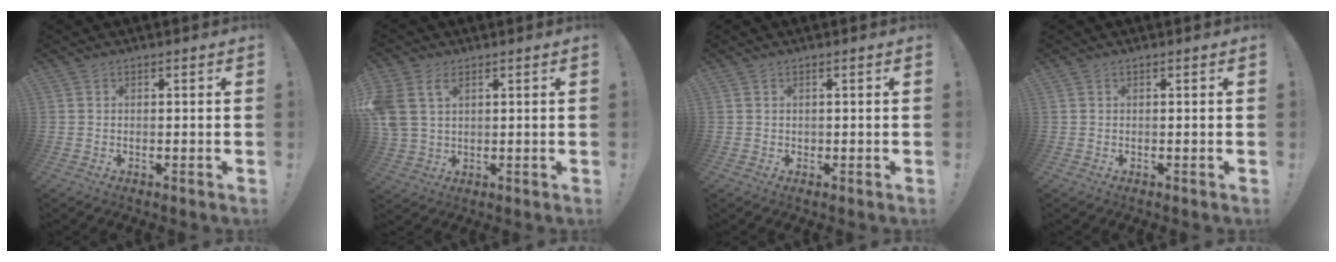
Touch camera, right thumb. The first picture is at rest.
{"total": 7.4, "force": [3.3, 4.9, 4.5], "torque": [-0.107, -0.007, 0.064]}
{"total": 0.5, "force": [0.1, 0.5, 0.0], "torque": [-0.003, 0.004, 0.002]}
{"total": 0.0}